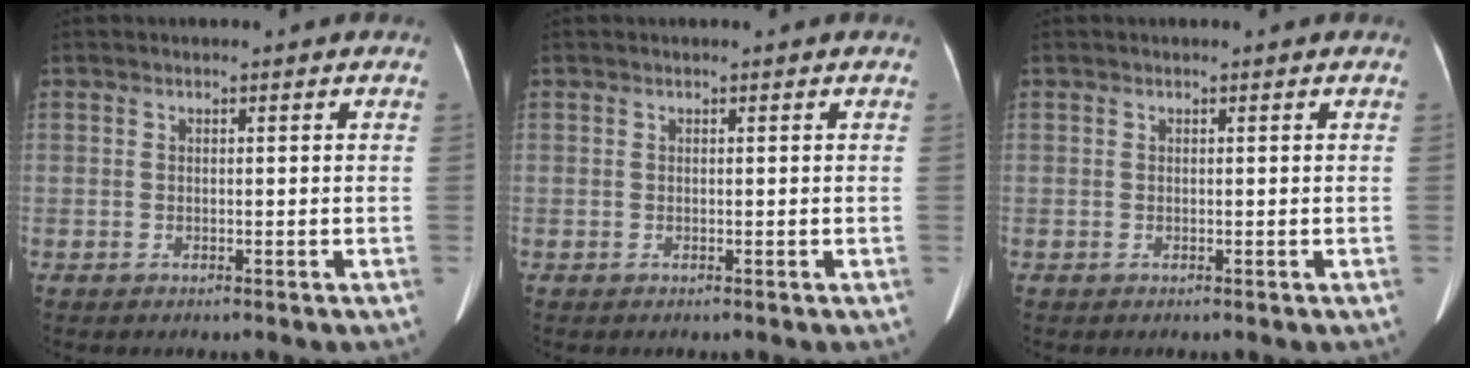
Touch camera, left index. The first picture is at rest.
{"total": 0.0}
{"total": 0.0}